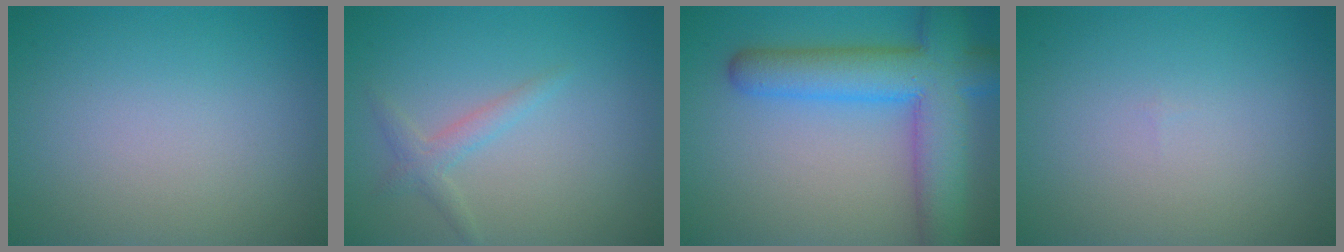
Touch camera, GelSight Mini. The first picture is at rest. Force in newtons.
{"total": 1.7, "press": 1.7, "slide": 0.0}
{"total": 8.9, "press": 8.9, "slide": 0.4}
{"total": 0.0}